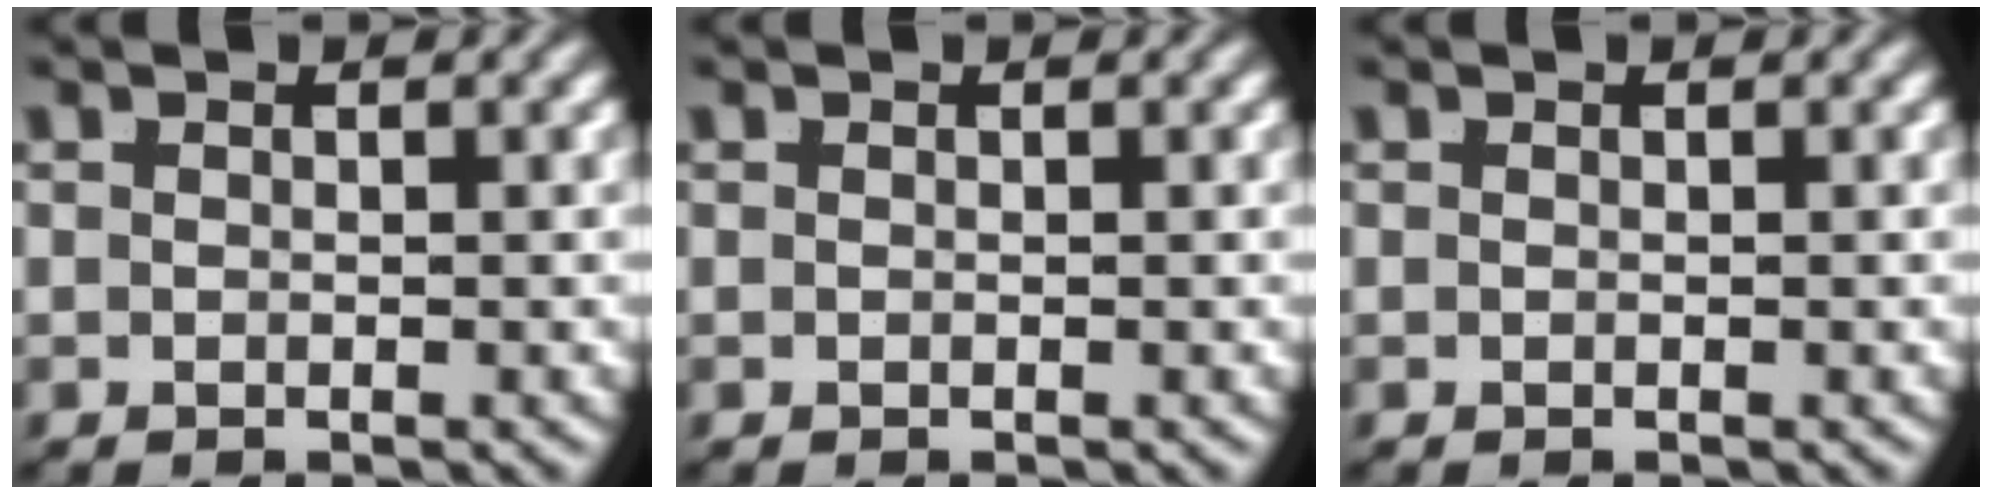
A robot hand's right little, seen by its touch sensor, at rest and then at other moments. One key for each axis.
{"total": 0.0}
{"total": 0.0}